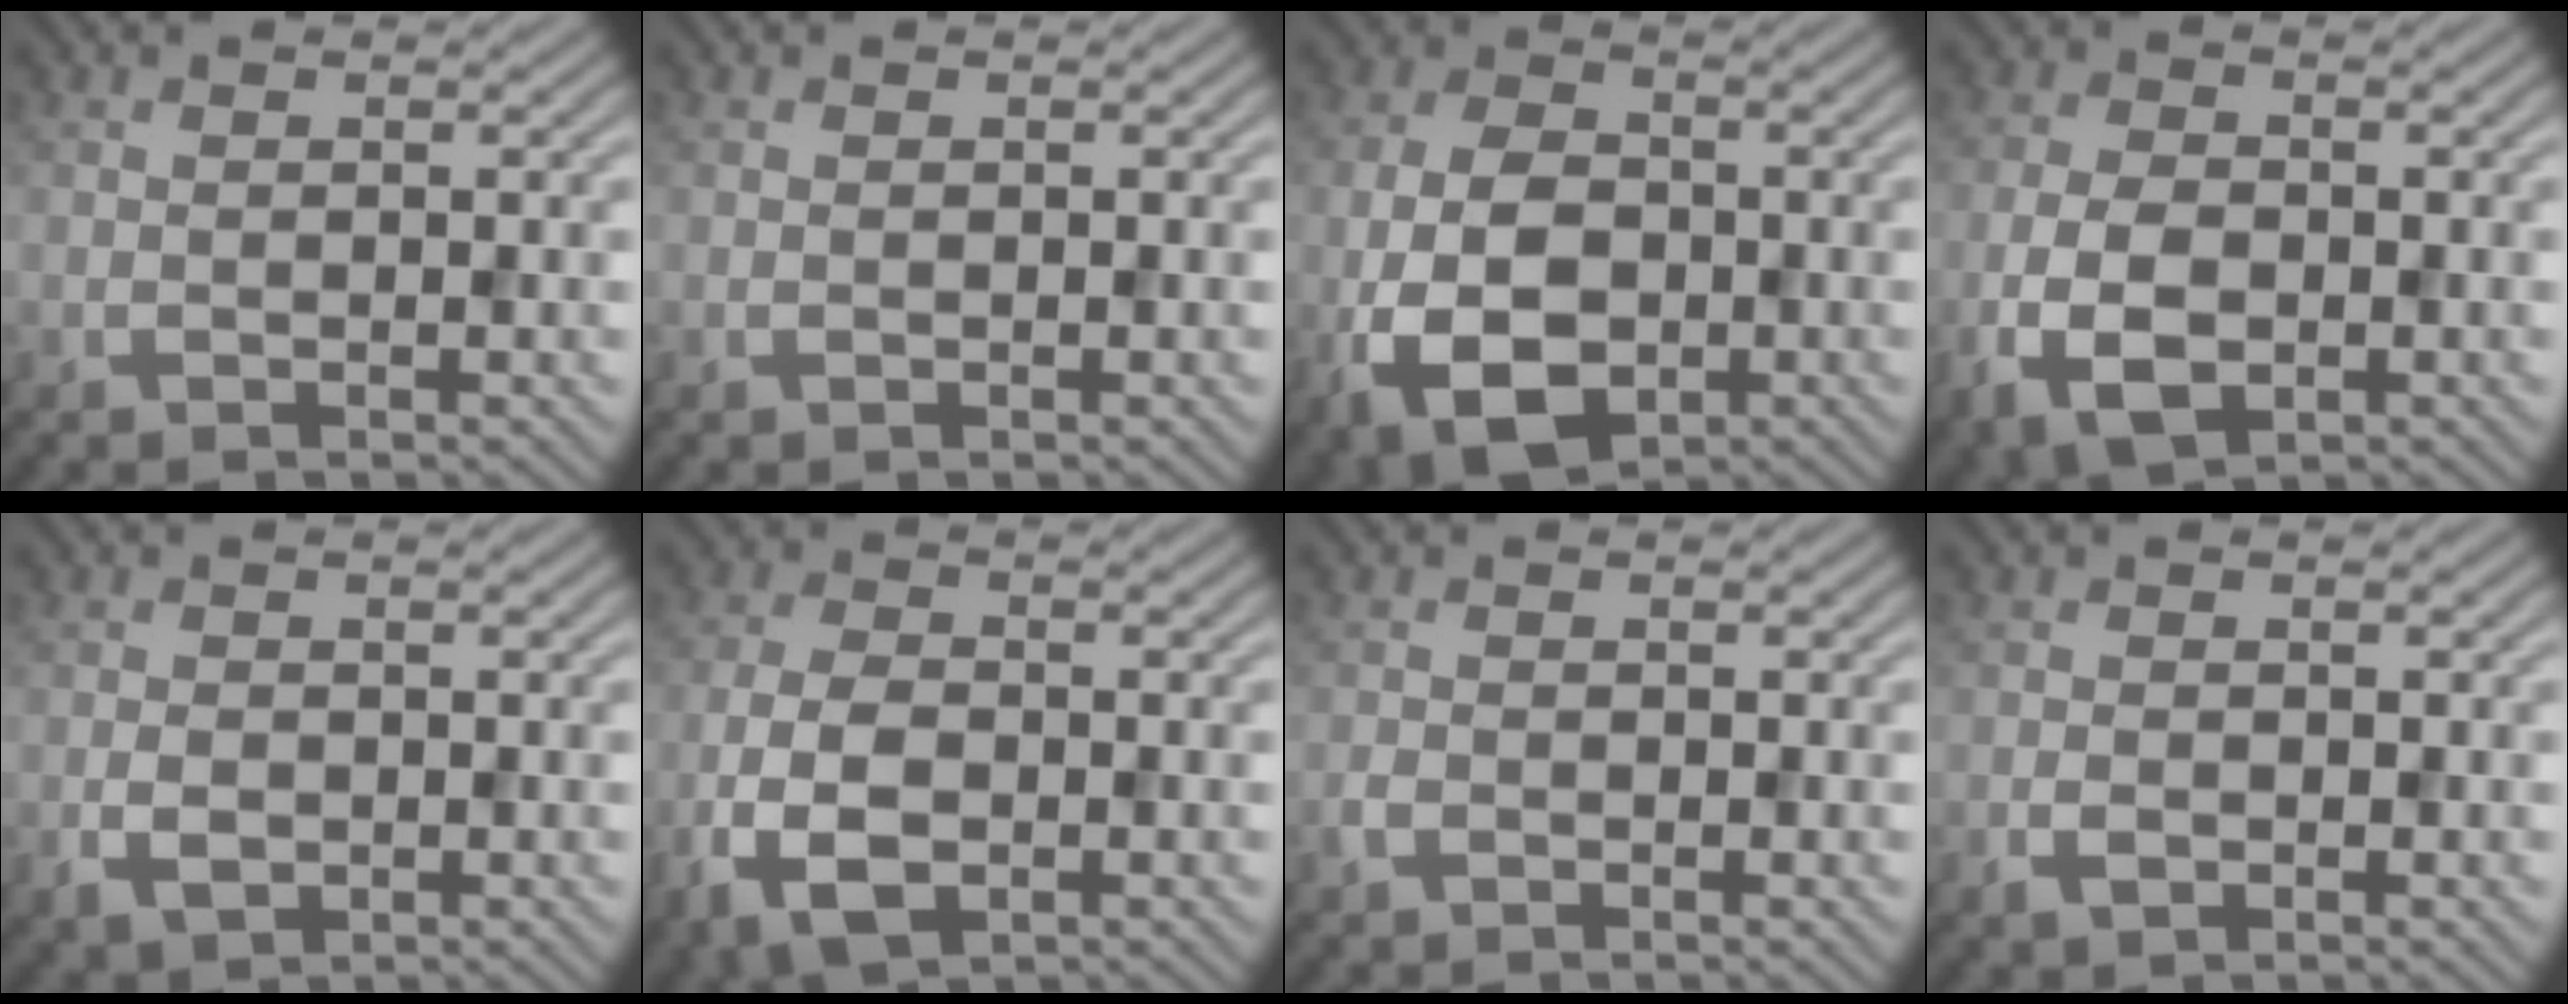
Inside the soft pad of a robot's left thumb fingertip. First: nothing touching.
{"total": 0.0}
{"total": 10.6, "force": [-3.2, 6.8, 7.6], "torque": [-0.181, -0.021, -0.065]}
{"total": 6.7, "force": [-2.3, 3.9, 4.9], "torque": [-0.117, -0.011, -0.050]}
{"total": 2.6, "force": [-0.8, 1.8, 1.7], "torque": [-0.038, -0.007, -0.017]}
{"total": 7.3, "force": [-2.8, 3.9, 5.5], "torque": [-0.131, -0.013, -0.060]}
{"total": 1.1, "force": [-0.7, 0.6, 0.5], "torque": [-0.012, 0.000, -0.016]}
{"total": 1.6, "force": [-0.7, 1.0, 1.0], "torque": [-0.021, -0.002, -0.015]}